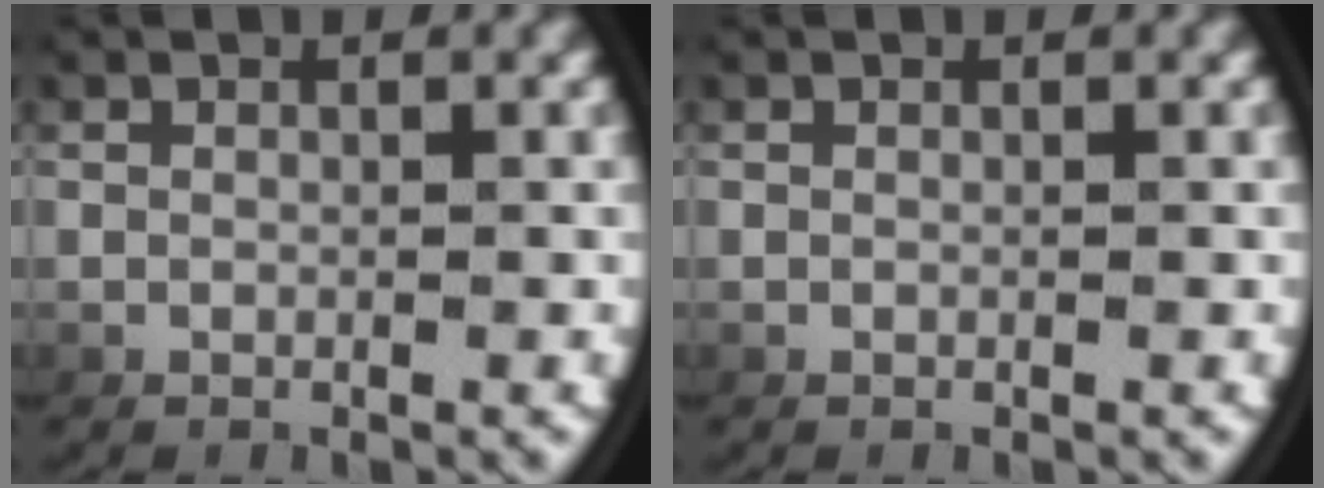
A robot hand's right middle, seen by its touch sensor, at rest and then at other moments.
{"total": 0.0}